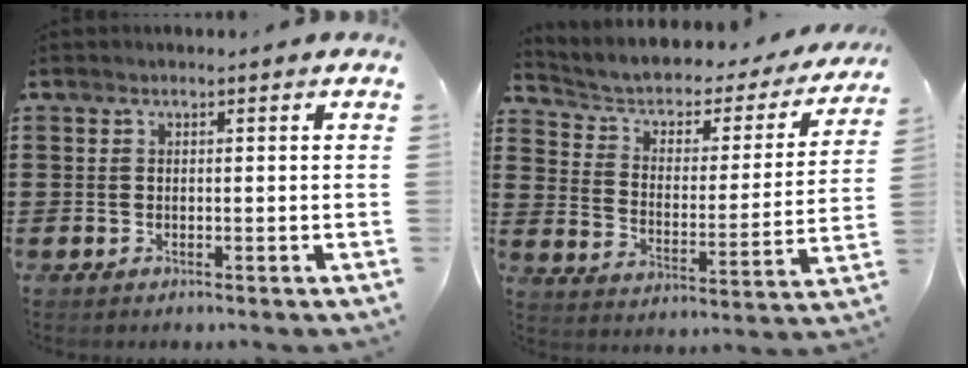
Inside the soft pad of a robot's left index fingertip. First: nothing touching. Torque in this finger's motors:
{"motor_torque": [1.05, -1.09, 0.05, 0.02]}